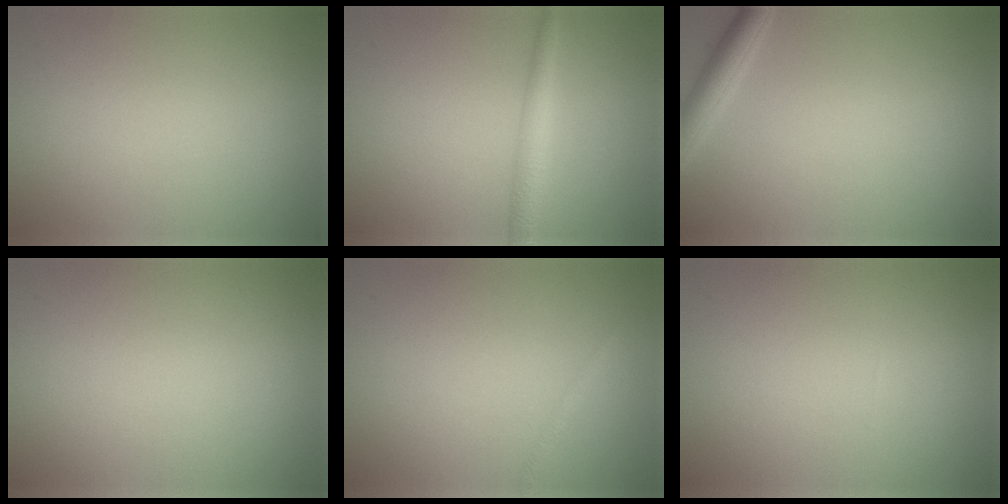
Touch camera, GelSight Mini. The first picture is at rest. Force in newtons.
{"total": 2.3, "press": 2.3, "slide": 0.0}
{"total": 2.5, "press": 2.5, "slide": 0.1}
{"total": 0.0}
{"total": 0.7, "press": 0.7, "slide": 0.0}
{"total": 0.0}